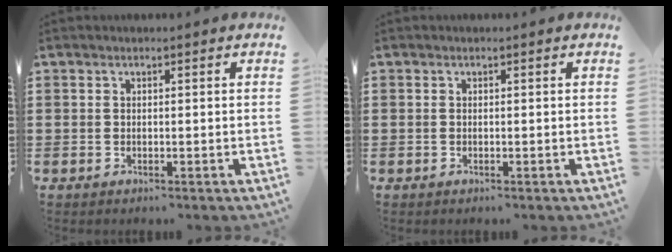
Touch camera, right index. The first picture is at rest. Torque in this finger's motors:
{"motor_torque": [-0.21, 1.13, 0.00, 0.01]}